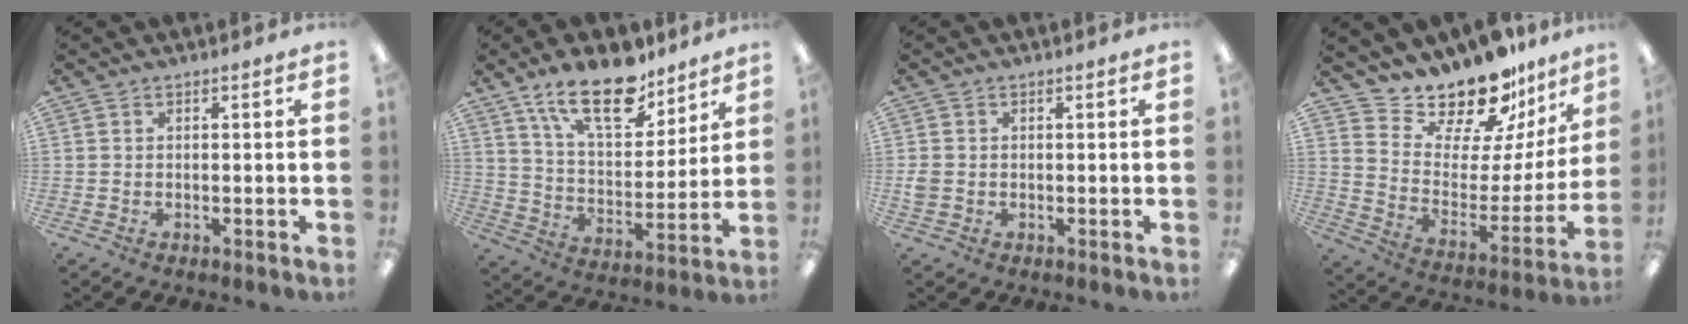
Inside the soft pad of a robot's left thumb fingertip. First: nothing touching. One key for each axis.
{"total": 18.8, "fx": 13.5, "fy": 8.0, "fz": 10.4, "tx": -0.180, "ty": -0.068, "tz": 0.235}
{"total": 2.2, "fx": -0.1, "fy": 2.0, "fz": 1.0, "tx": -0.008, "ty": 0.002, "tz": -0.004}
{"total": 19.4, "fx": 17.7, "fy": 5.9, "fz": 5.1, "tx": -0.087, "ty": -0.156, "tz": 0.307}